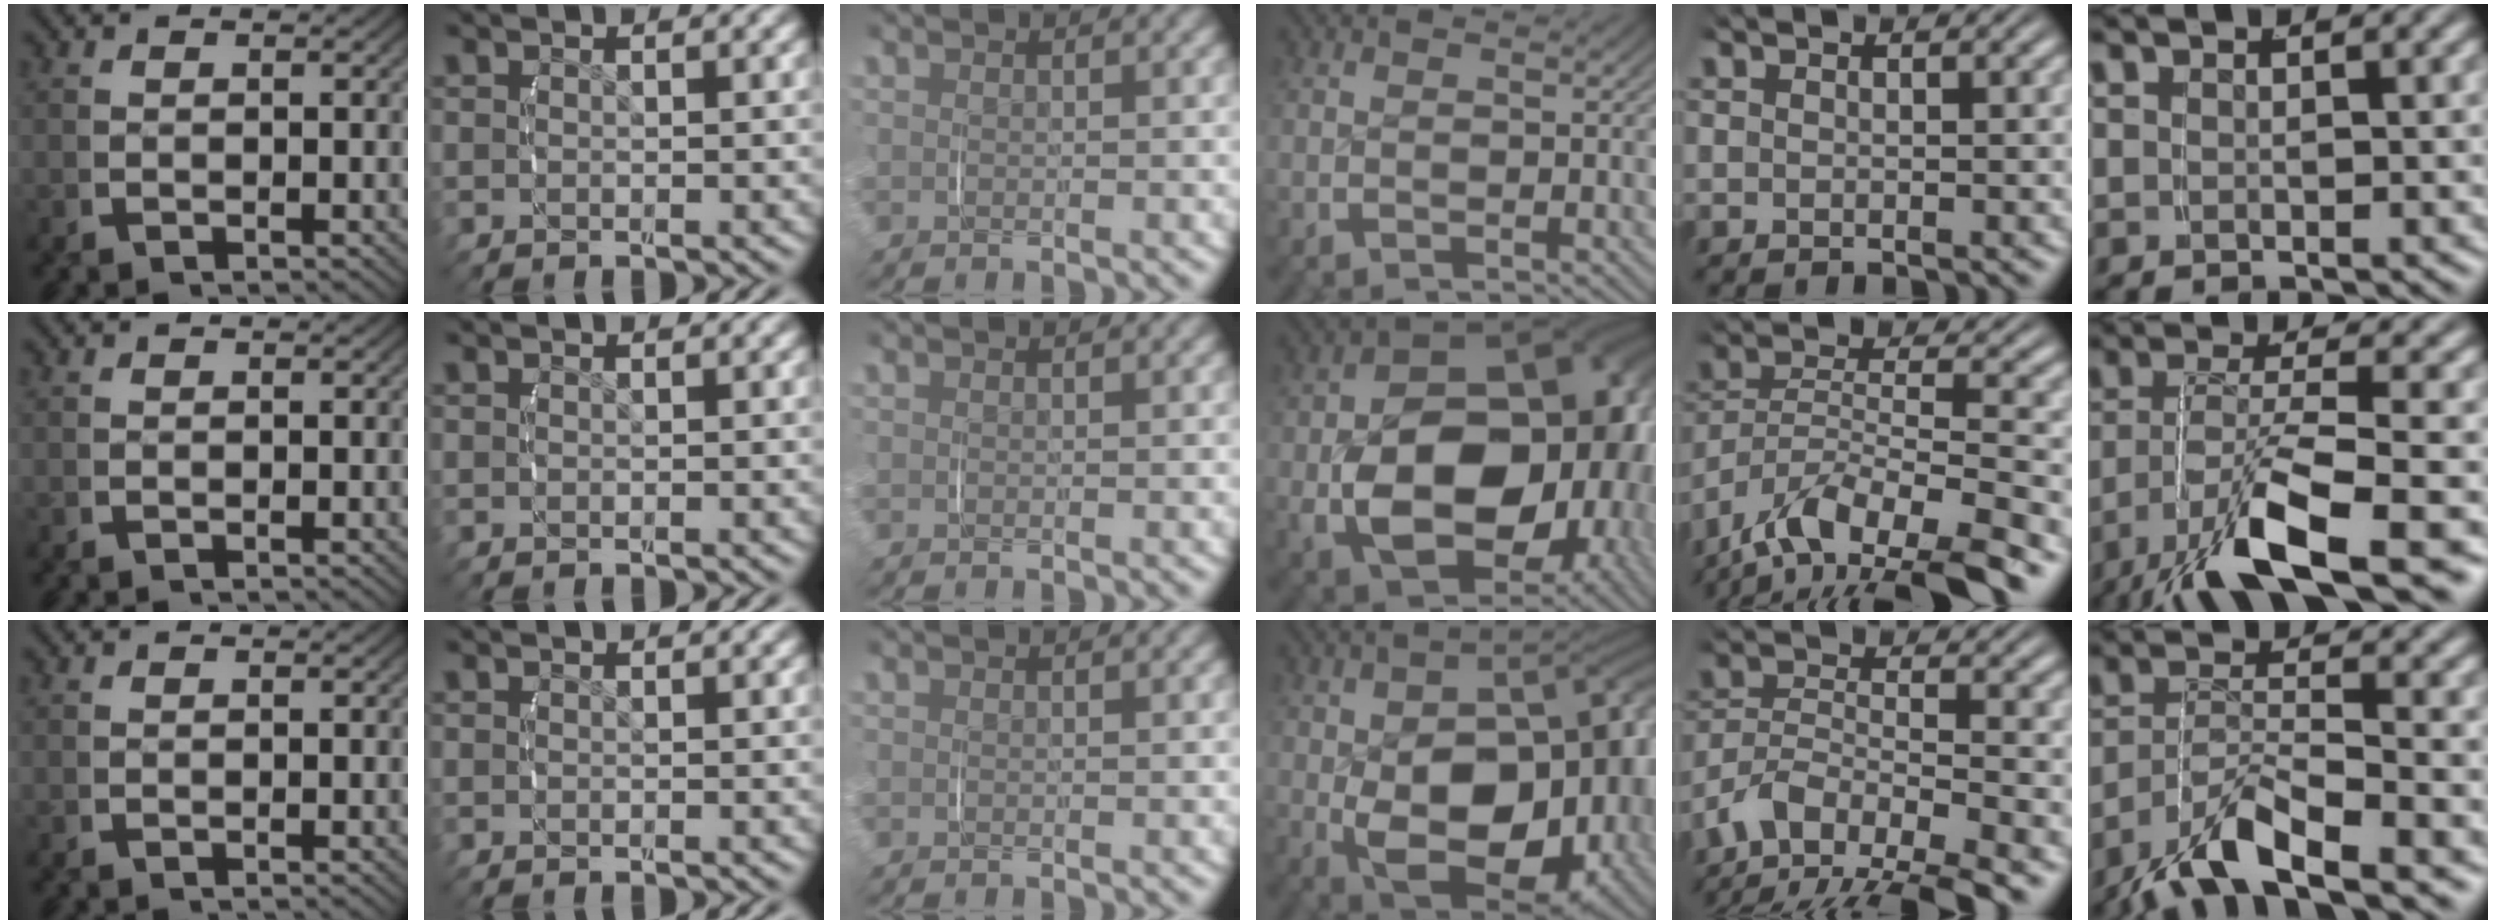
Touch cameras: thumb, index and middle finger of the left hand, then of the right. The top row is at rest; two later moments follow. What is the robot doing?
{"motion": "lift_and_place", "object": "ethernet cable"}